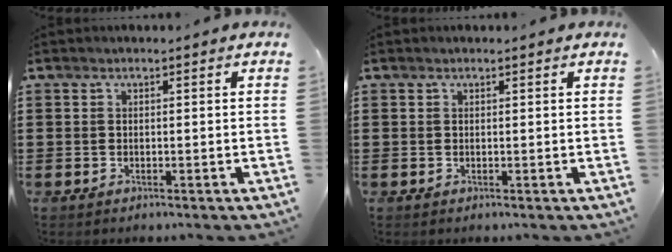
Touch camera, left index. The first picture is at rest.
{"total": 0.0}